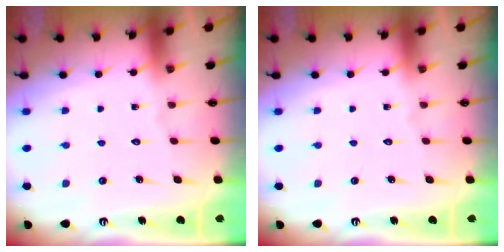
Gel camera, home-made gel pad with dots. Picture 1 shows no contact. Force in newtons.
{"total": 0.0}